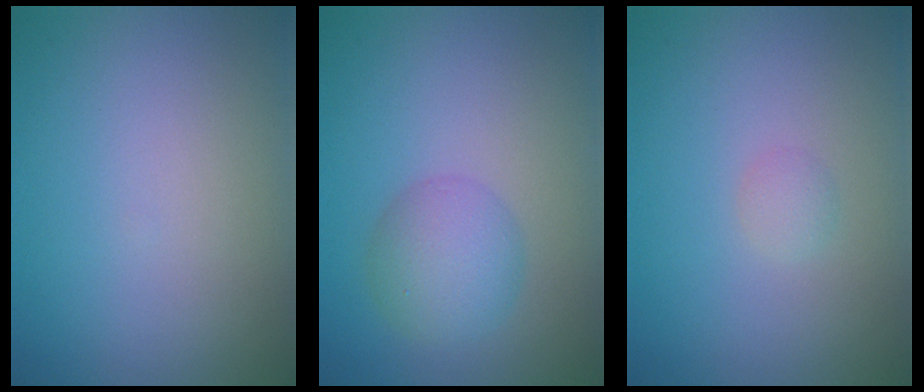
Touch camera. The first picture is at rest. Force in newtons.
{"total": 3.7, "press": 3.7, "slide": 0.1}
{"total": 0.9, "press": 0.9, "slide": 0.0}